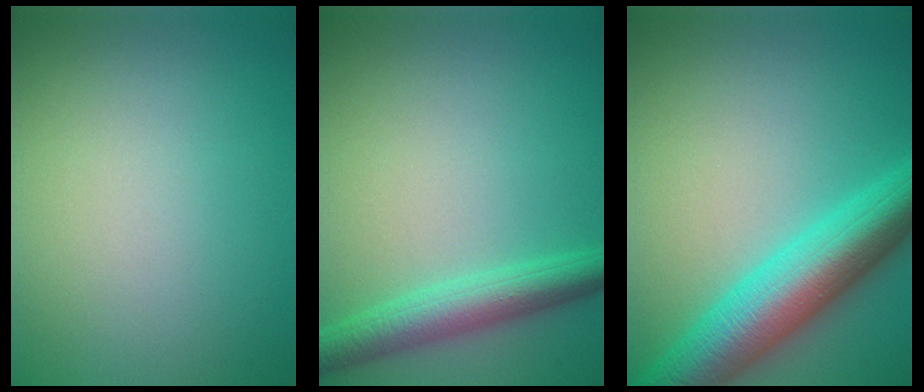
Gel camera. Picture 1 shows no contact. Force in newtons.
{"total": 4.2, "press": 4.2, "slide": 0.1}
{"total": 8.7, "press": 8.7, "slide": 0.1}